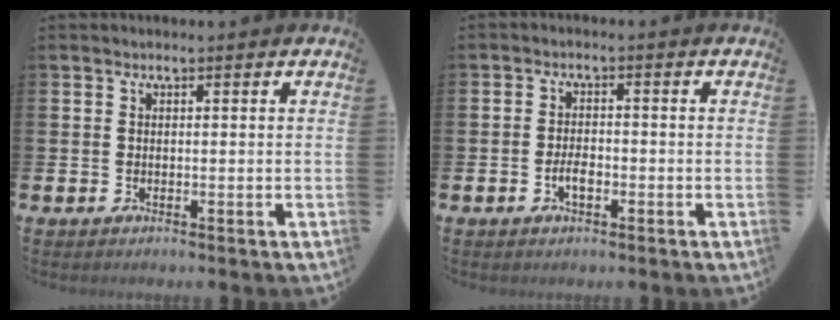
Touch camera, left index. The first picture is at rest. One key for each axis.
{"total": 2.4, "fx": -0.8, "fy": 1.2, "fz": 2.0, "tx": -0.036, "ty": 0.002, "tz": -0.016}